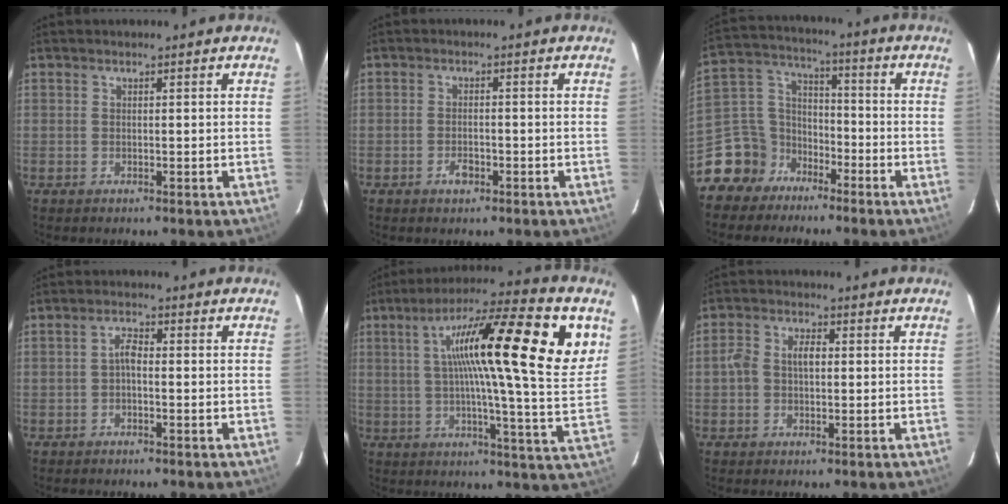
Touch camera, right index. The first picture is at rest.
{"total": 2.7, "force": [-1.5, 1.5, 1.6], "torque": [-0.033, 0.000, -0.026]}
{"total": 10.9, "force": [-7.6, 7.6, 1.3], "torque": [-0.051, 0.054, -0.149]}
{"total": 2.0, "force": [-0.6, 0.8, 1.7], "torque": [-0.035, 0.009, -0.013]}
{"total": 25.0, "force": [9.5, 3.4, 22.8], "torque": [-0.354, 0.034, 0.131]}
{"total": 4.5, "force": [-0.1, 3.2, 3.2], "torque": [-0.063, 0.013, -0.004]}